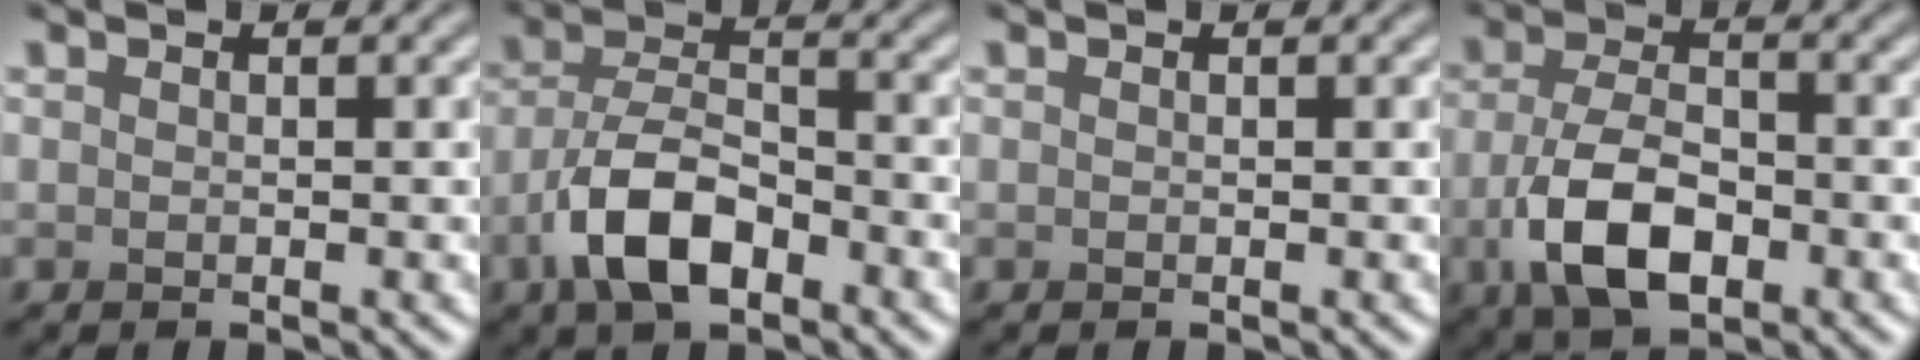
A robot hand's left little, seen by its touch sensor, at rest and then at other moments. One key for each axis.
{"total": 6.4, "fx": -3.3, "fy": 2.9, "fz": 4.6, "tx": -0.087, "ty": 0.001, "tz": -0.070}
{"total": 0.0}
{"total": 6.5, "fx": -2.4, "fy": 3.3, "fz": 5.0, "tx": -0.110, "ty": -0.008, "tz": -0.047}